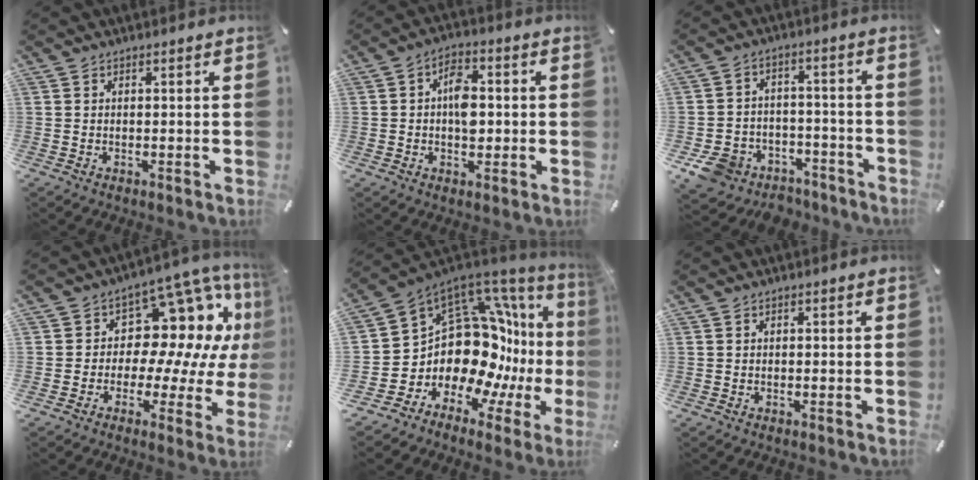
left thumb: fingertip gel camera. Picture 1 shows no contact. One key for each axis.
{"total": 7.0, "fx": -0.2, "fy": 4.5, "fz": 5.4, "tx": -0.067, "ty": 0.003, "tz": -0.007}
{"total": 9.4, "fx": -5.8, "fy": 6.9, "fz": 2.7, "tx": -0.056, "ty": 0.041, "tz": -0.102}
{"total": 14.5, "fx": 5.8, "fy": 9.8, "fz": 8.9, "tx": -0.118, "ty": -0.059, "tz": 0.102}
{"total": 17.2, "fx": 0.4, "fy": 13.0, "fz": 11.2, "tx": -0.173, "ty": -0.090, "tz": 0.044}
{"total": 0.0}